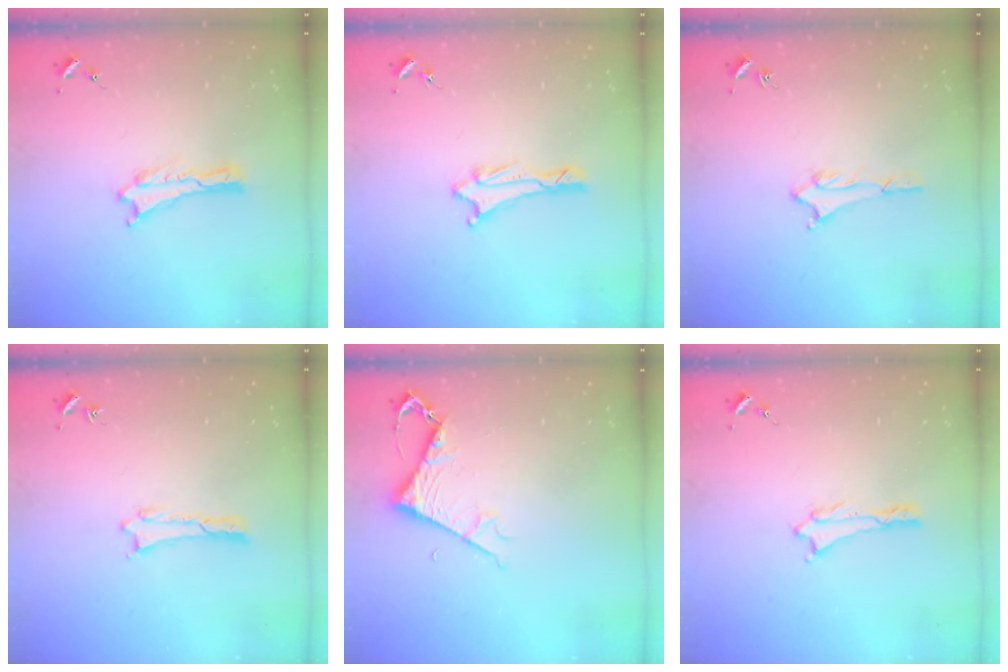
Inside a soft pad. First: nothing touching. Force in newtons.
{"total": 1.3, "press": 1.3, "slide": 0.1}
{"total": 1.6, "press": 1.6, "slide": 0.2}
{"total": 0.0}
{"total": 5.3, "press": 5.2, "slide": 0.5}
{"total": 0.0}